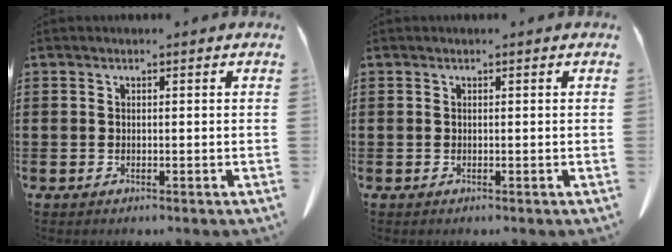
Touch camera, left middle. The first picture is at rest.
{"total": 0.0}